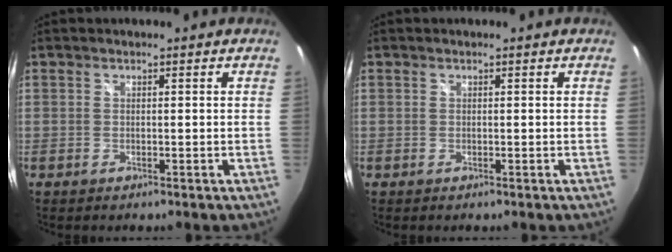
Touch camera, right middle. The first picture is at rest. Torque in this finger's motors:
{"motor_torque": [0.00, 0.00, 0.00, 0.01]}